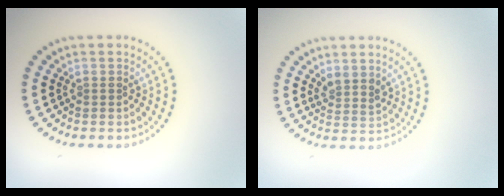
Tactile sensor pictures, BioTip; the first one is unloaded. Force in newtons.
{"total": 1.8, "press": 1.5, "slide": 1.1}